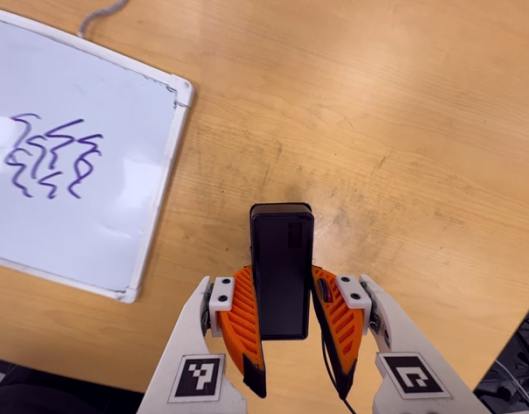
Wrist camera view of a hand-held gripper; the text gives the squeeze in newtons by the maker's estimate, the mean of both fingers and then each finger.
{"total": 4.5, "left": 3.3, "right": 5.7}